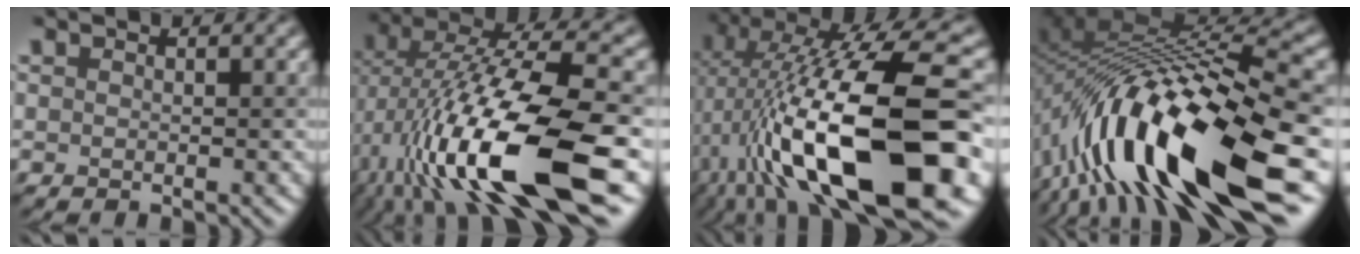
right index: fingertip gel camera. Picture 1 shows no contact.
{"total": 15.9, "force": [-3.6, 5.6, 14.5], "torque": [-0.276, 0.001, -0.066]}
{"total": 17.6, "force": [-2.0, 6.7, 16.1], "torque": [-0.267, 0.026, -0.036]}
{"total": 15.9, "force": [-7.2, 4.7, 13.4], "torque": [-0.257, 0.016, -0.120]}